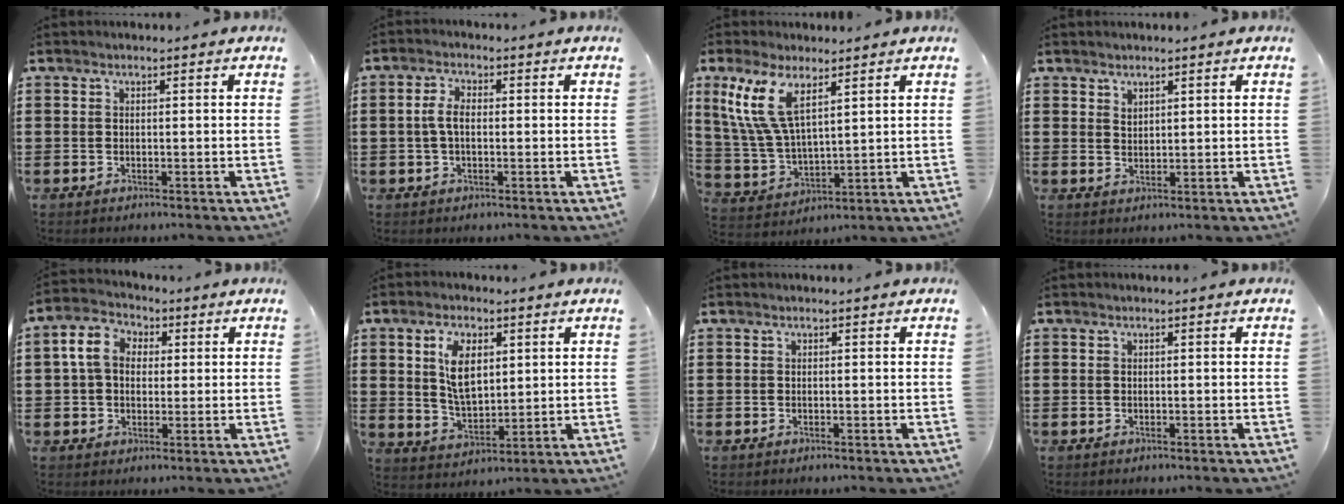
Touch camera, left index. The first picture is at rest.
{"total": 4.0, "force": [0.0, 2.0, 3.5], "torque": [-0.084, 0.002, -0.005]}
{"total": 10.7, "force": [5.7, 4.3, 8.0], "torque": [-0.198, -0.007, 0.100]}
{"total": 1.6, "force": [1.4, 0.7, 0.2], "torque": [0.001, -0.001, 0.025]}
{"total": 6.3, "force": [1.5, 4.9, 3.7], "torque": [-0.088, 0.019, 0.025]}
{"total": 7.6, "force": [2.6, 4.1, 5.8], "torque": [-0.111, 0.008, 0.043]}
{"total": 0.0}
{"total": 0.0}